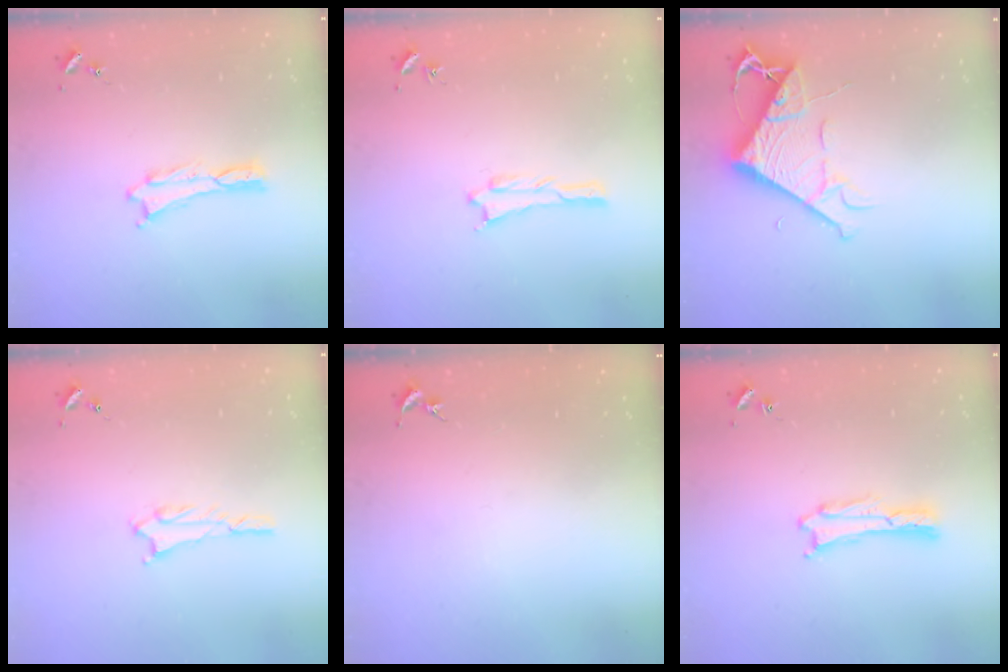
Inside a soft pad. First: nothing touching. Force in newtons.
{"total": 0.6, "press": 0.6, "slide": 0.1}
{"total": 8.0, "press": 7.9, "slide": 0.8}
{"total": 1.8, "press": 1.8, "slide": 0.2}
{"total": 0.0}
{"total": 0.7, "press": 0.7, "slide": 0.1}